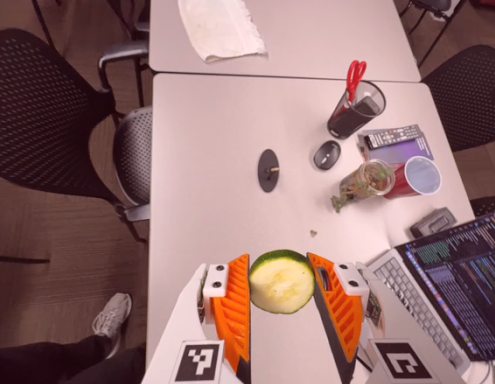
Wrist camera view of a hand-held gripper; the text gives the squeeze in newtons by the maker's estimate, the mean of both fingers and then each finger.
{"total": 8.4, "left": 8.5, "right": 8.3}